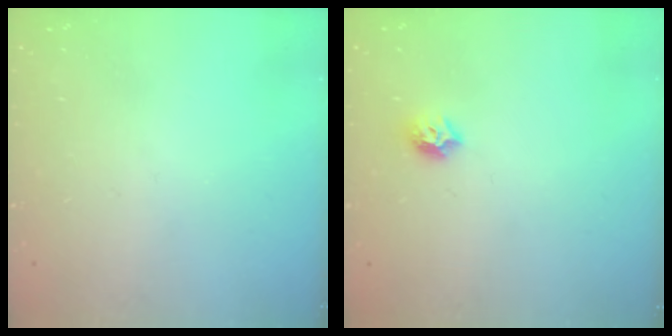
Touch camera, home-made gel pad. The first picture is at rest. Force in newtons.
{"total": 6.4, "press": 6.4, "slide": 0.8}